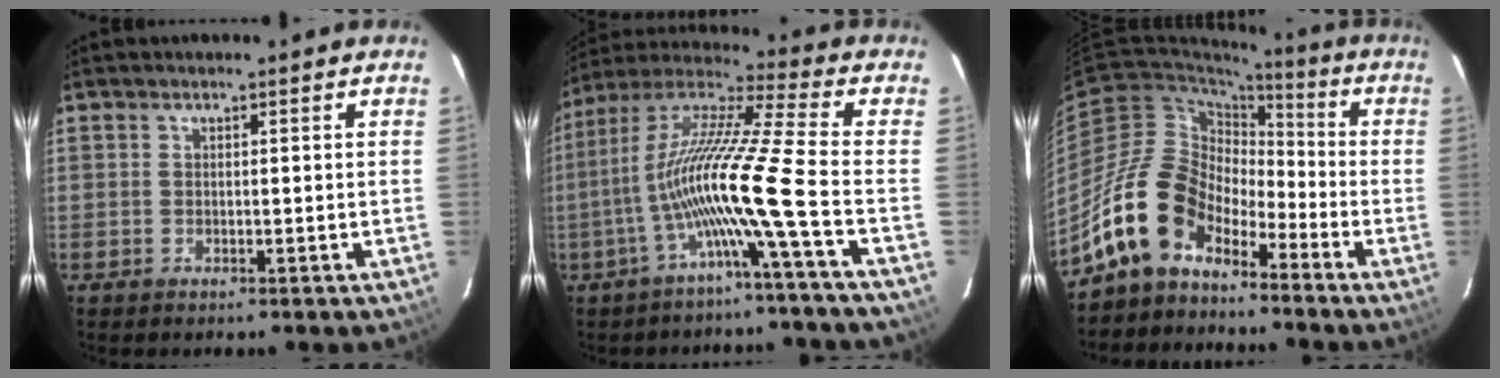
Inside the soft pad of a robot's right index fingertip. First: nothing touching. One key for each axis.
{"total": 14.5, "fx": -5.3, "fy": -2.0, "fz": 13.4, "tx": -0.229, "ty": -0.010, "tz": -0.107}
{"total": 14.0, "fx": -9.5, "fy": 8.1, "fz": 6.4, "tx": -0.118, "ty": 0.018, "tz": -0.182}